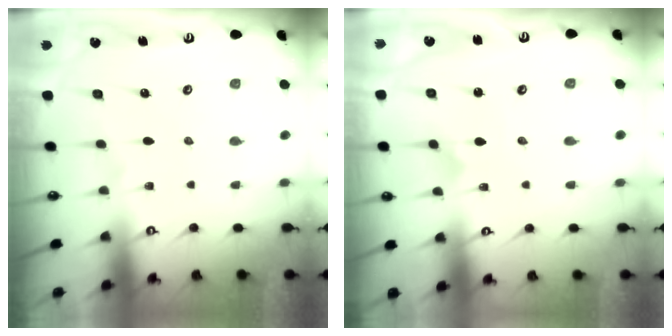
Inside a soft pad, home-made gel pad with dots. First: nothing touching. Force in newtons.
{"total": 0.7, "press": 0.7, "slide": 0.0}